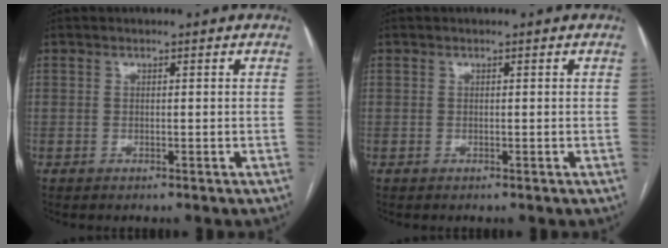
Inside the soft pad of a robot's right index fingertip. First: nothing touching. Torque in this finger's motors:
{"motor_torque": [-0.01, 0.01, 0.00, 0.00]}